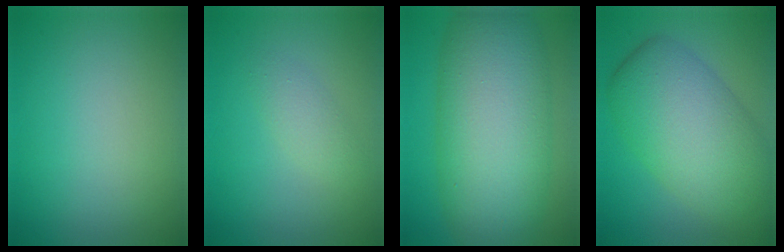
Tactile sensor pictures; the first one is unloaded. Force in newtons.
{"total": 1.6, "press": 1.6, "slide": 0.1}
{"total": 12.5, "press": 12.5, "slide": 0.5}
{"total": 9.6, "press": 9.6, "slide": 0.3}